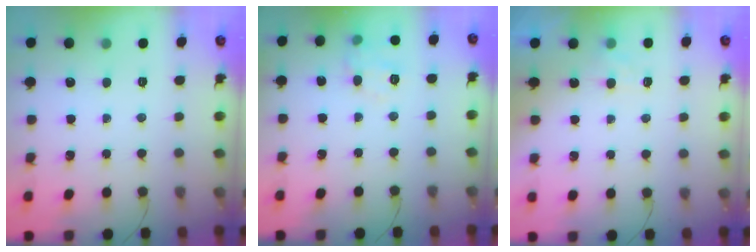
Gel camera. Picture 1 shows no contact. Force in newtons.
{"total": 9.4, "press": 9.4, "slide": 0.6}
{"total": 3.7, "press": 3.5, "slide": 1.2}